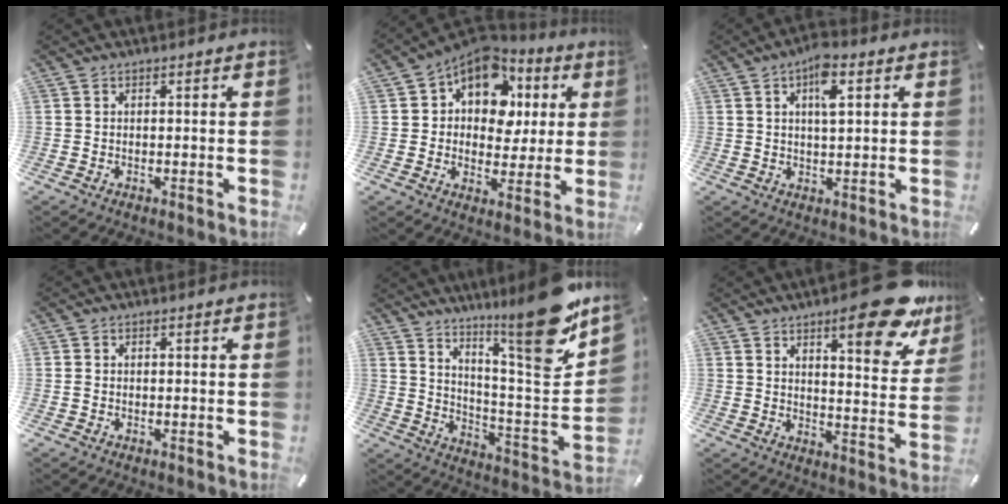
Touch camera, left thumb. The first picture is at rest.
{"total": 12.9, "force": [5.9, 9.5, 6.5], "torque": [-0.109, -0.034, 0.112]}
{"total": 6.9, "force": [2.9, 2.7, 5.6], "torque": [-0.096, -0.001, 0.045]}
{"total": 0.5, "force": [0.0, 0.5, 0.2], "torque": [-0.002, 0.004, -0.002]}
{"total": 21.0, "force": [15.3, 2.0, 14.2], "torque": [-0.201, -0.137, 0.233]}
{"total": 18.9, "force": [12.0, 6.0, 13.2], "torque": [-0.176, -0.078, 0.189]}